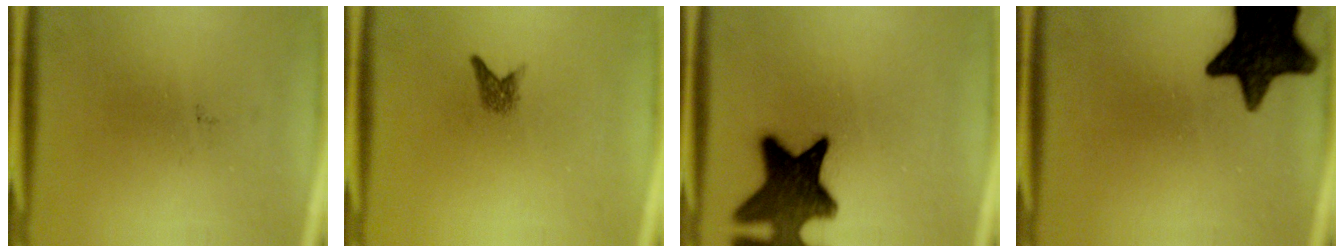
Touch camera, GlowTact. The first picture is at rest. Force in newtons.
{"total": 1.5}
{"total": 14.3}
{"total": 16.3}